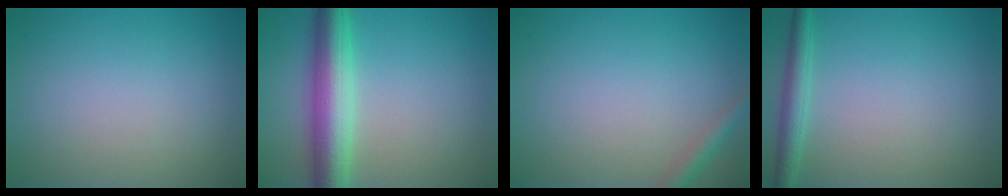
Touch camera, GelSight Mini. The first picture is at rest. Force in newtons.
{"total": 6.4, "press": 6.4, "slide": 0.0}
{"total": 1.6, "press": 1.6, "slide": 0.1}
{"total": 2.3, "press": 2.3, "slide": 0.1}